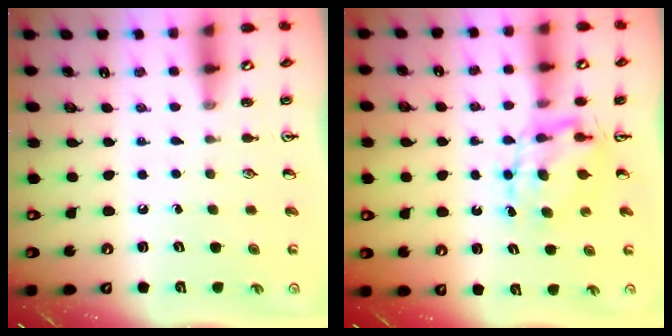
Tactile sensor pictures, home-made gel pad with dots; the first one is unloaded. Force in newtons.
{"total": 7.0, "press": 6.9, "slide": 0.7}